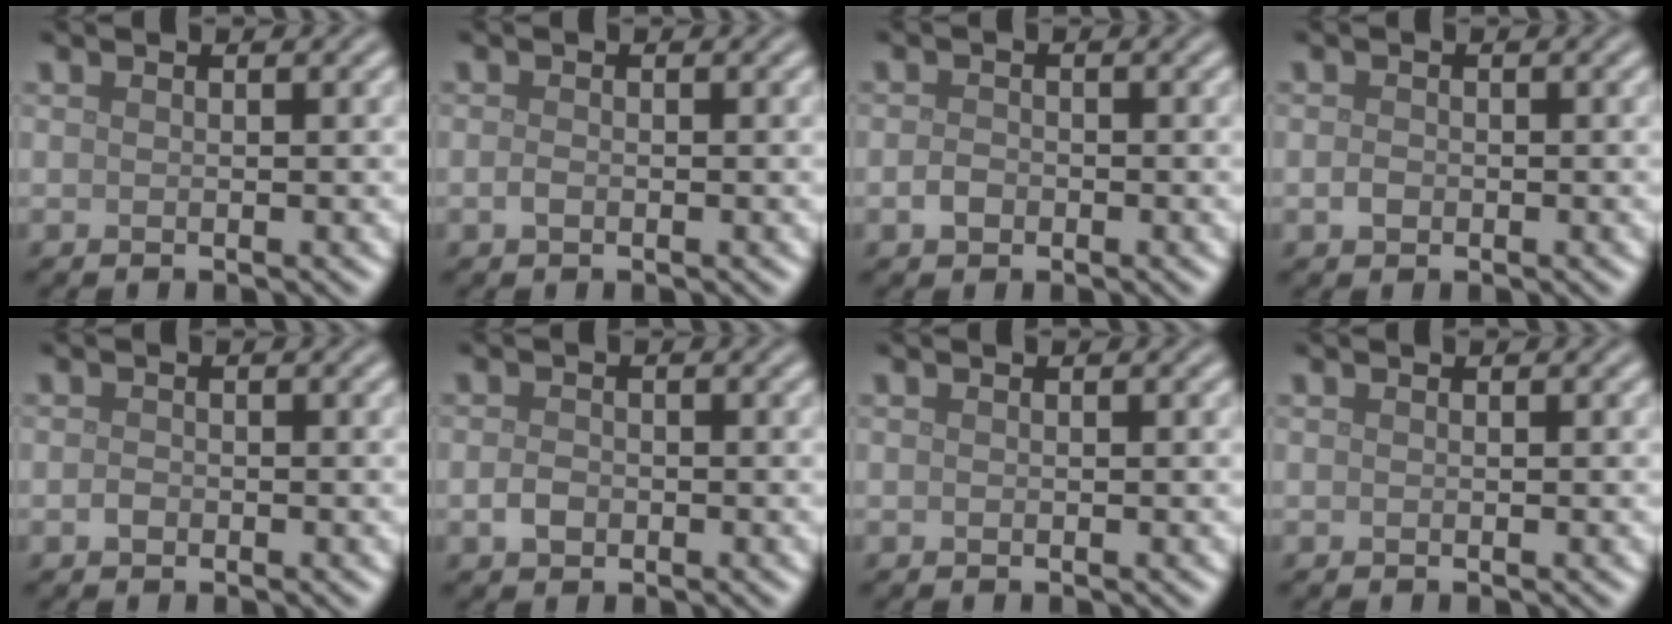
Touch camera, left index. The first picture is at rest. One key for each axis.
{"total": 0.7, "fx": -0.3, "fy": 0.4, "fz": 0.5, "tx": -0.012, "ty": -0.001, "tz": -0.007}
{"total": 1.3, "fx": -0.5, "fy": 1.0, "fz": 0.6, "tx": -0.013, "ty": 0.001, "tz": -0.013}
{"total": 0.9, "fx": -0.3, "fy": 0.7, "fz": 0.5, "tx": -0.011, "ty": -0.001, "tz": -0.008}
{"total": 0.7, "fx": -0.3, "fy": 0.6, "fz": 0.3, "tx": -0.008, "ty": -0.001, "tz": -0.008}
{"total": 1.5, "fx": -0.5, "fy": 1.1, "fz": 0.9, "tx": -0.018, "ty": 0.001, "tz": -0.013}
{"total": 0.0}
{"total": 0.0}